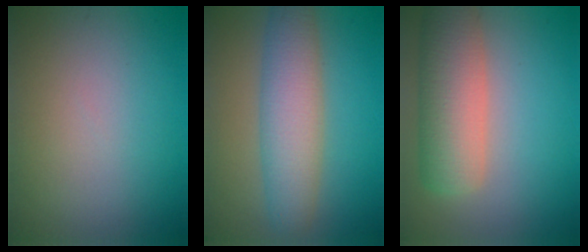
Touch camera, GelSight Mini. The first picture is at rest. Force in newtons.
{"total": 6.0, "press": 6.0, "slide": 0.3}
{"total": 6.8, "press": 6.8, "slide": 0.5}